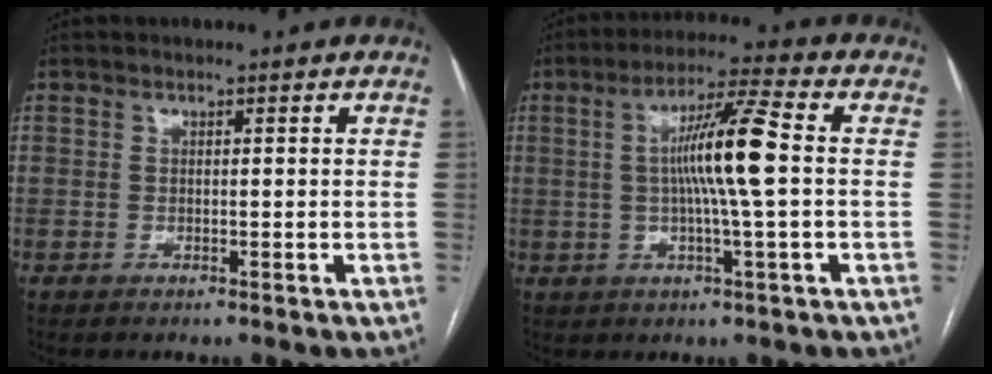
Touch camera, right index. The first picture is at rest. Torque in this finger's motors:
{"motor_torque": [1.48, -0.21, 0.49, 0.16]}